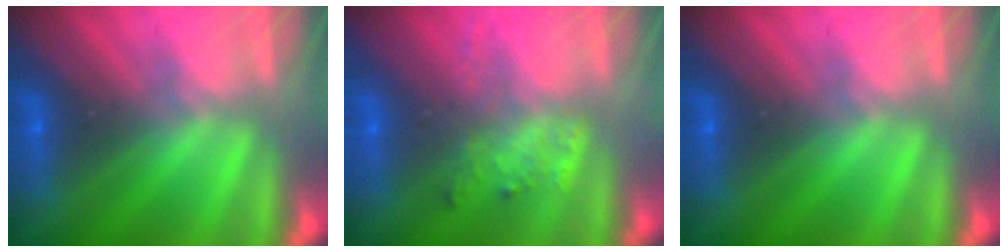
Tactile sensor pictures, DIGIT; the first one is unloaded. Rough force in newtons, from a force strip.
{"total": 1.7}
{"total": 0.0}